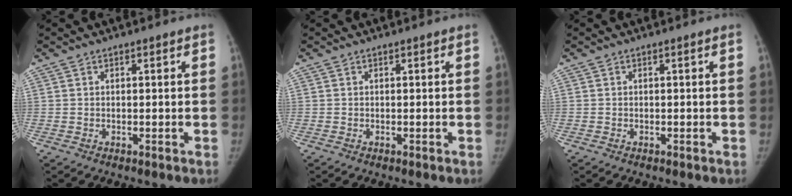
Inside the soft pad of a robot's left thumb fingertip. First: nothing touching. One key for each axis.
{"total": 0.0}
{"total": 0.0}